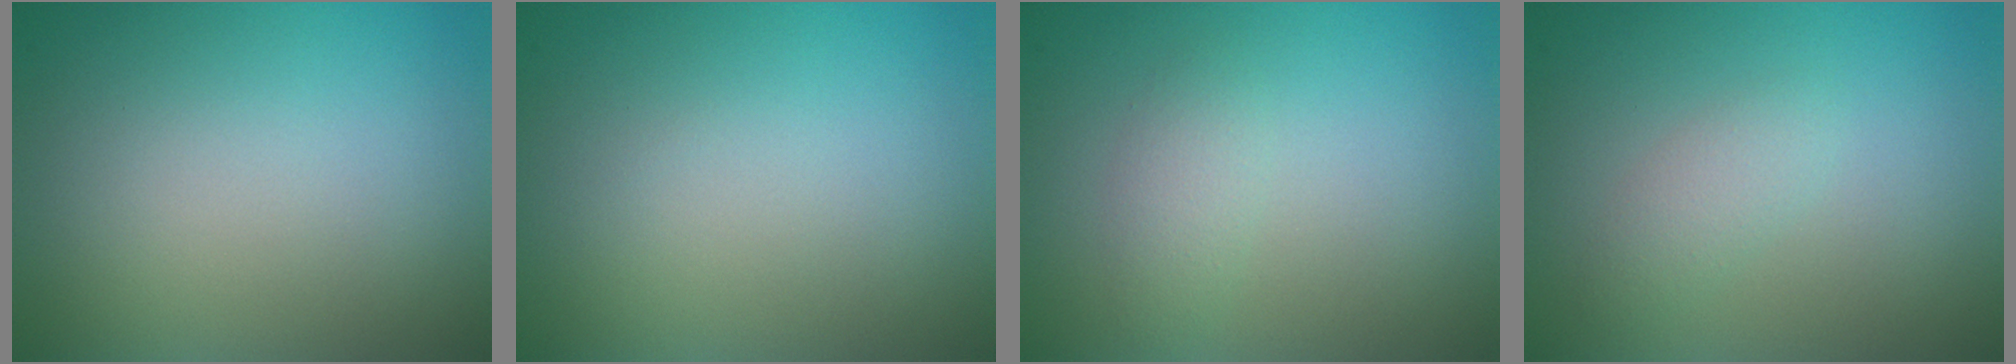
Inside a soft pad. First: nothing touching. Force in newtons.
{"total": 0.0}
{"total": 1.5, "press": 1.5, "slide": 0.1}
{"total": 1.3, "press": 1.3, "slide": 0.0}